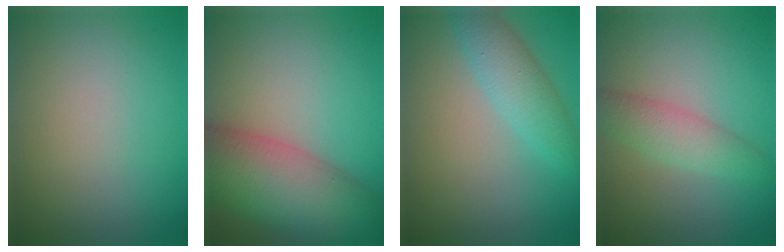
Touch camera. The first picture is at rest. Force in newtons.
{"total": 10.1, "press": 10.1, "slide": 0.6}
{"total": 3.5, "press": 3.5, "slide": 0.2}
{"total": 2.9, "press": 2.9, "slide": 0.0}